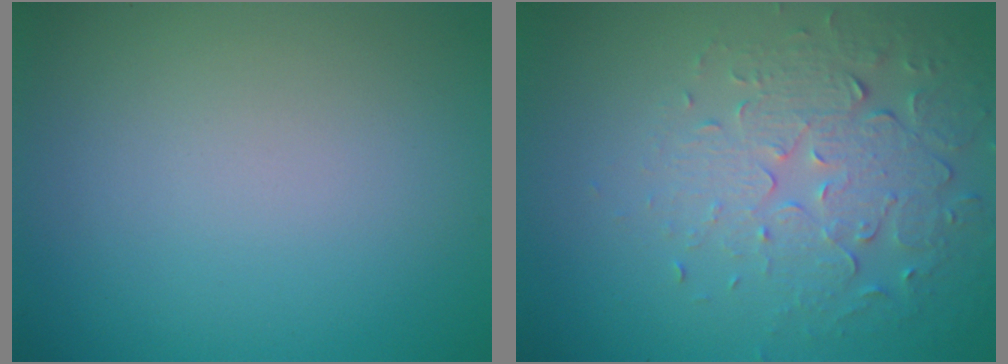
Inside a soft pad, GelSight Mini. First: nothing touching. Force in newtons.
{"total": 5.4, "press": 3.7, "slide": 3.9}